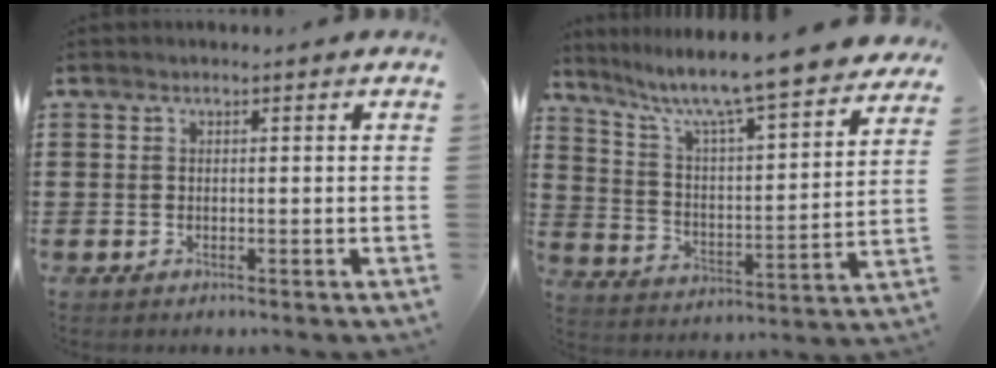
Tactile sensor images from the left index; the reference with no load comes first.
{"total": 8.3, "force": [7.2, -0.4, 4.1], "torque": [-0.109, -0.059, 0.114]}